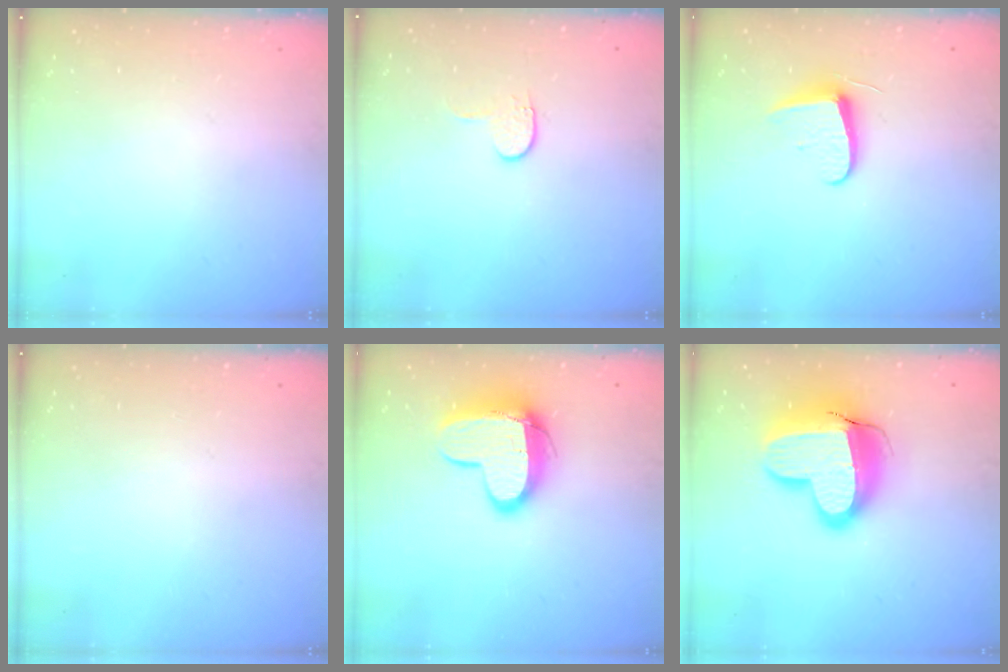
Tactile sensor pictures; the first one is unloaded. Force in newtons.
{"total": 3.9, "press": 3.9, "slide": 0.4}
{"total": 7.8, "press": 7.7, "slide": 0.4}
{"total": 0.0}
{"total": 13.2, "press": 13.2, "slide": 1.2}
{"total": 18.3, "press": 18.3, "slide": 1.4}